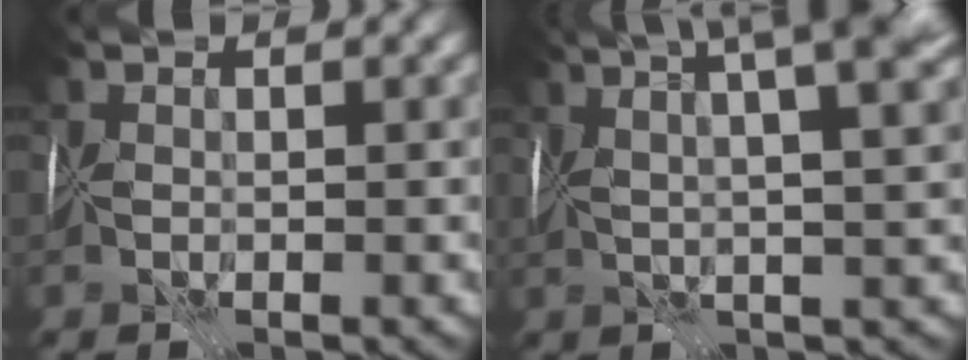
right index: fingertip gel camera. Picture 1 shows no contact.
{"total": 12.1, "force": [6.4, 4.0, 9.5], "torque": [-0.108, 0.055, 0.063]}